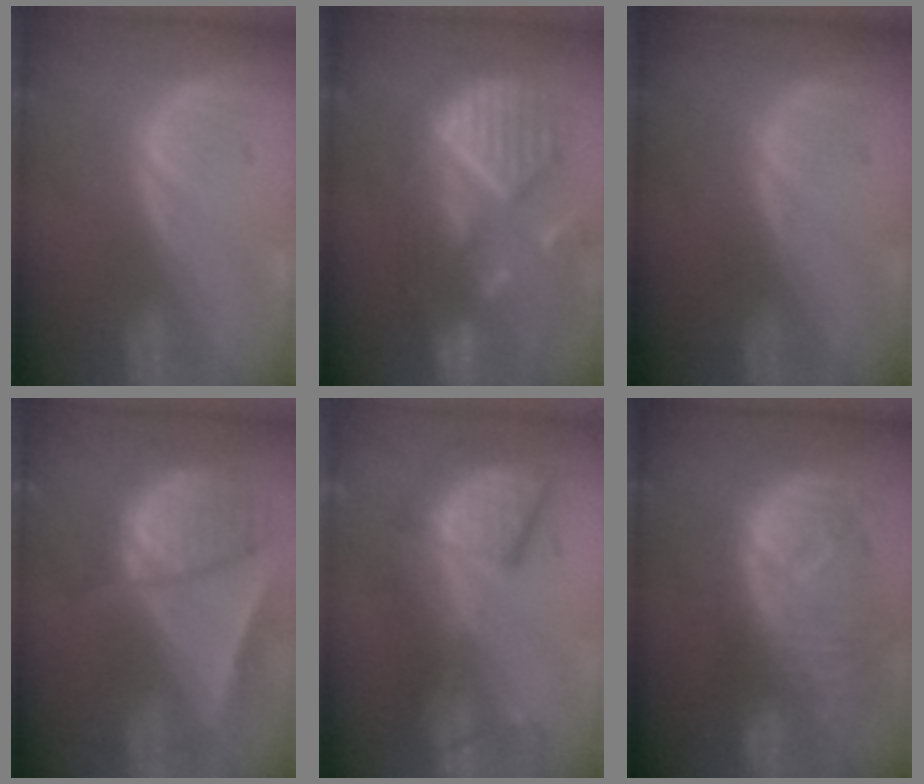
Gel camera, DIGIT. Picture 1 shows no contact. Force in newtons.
{"total": 11.8, "press": 10.4, "slide": 5.5}
{"total": 0.0}
{"total": 9.5, "press": 8.2, "slide": 4.8}
{"total": 10.2, "press": 9.8, "slide": 2.9}
{"total": 11.9, "press": 10.2, "slide": 6.2}